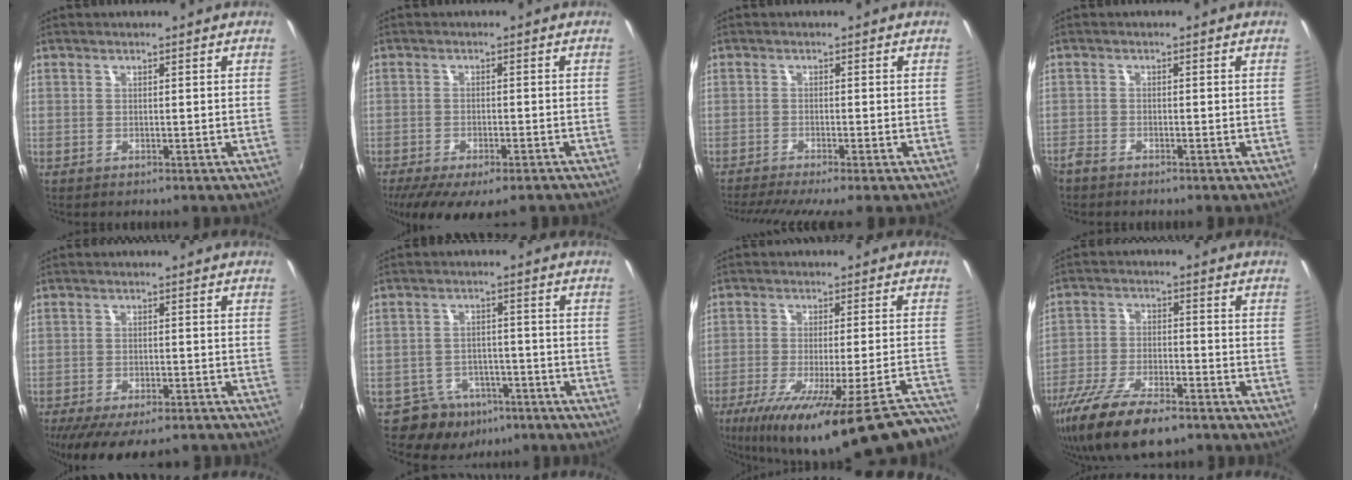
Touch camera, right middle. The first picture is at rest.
{"total": 13.4, "force": [-9.8, 4.3, 8.1], "torque": [-0.164, -0.054, -0.147]}
{"total": 6.6, "force": [-5.5, -0.8, 3.6], "torque": [-0.081, -0.025, -0.091]}
{"total": 2.1, "force": [-1.9, 0.5, 0.6], "torque": [-0.018, -0.008, -0.041]}
{"total": 14.9, "force": [-11.6, 4.7, 8.0], "torque": [-0.158, -0.048, -0.173]}
{"total": 8.7, "force": [-5.8, 6.1, 2.2], "torque": [-0.059, 0.014, -0.077]}
{"total": 28.4, "force": [-22.8, 4.0, 16.4], "torque": [-0.242, -0.069, -0.319]}
{"total": 15.6, "force": [-11.2, 5.2, 9.6], "torque": [-0.207, -0.043, -0.202]}